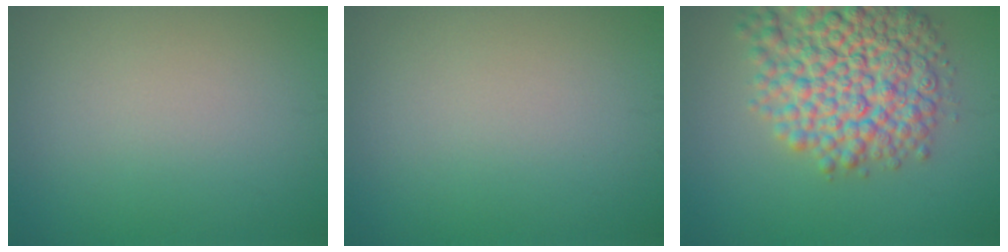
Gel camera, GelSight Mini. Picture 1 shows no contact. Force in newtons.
{"total": 0.0}
{"total": 10.1, "press": 10.1, "slide": 0.4}